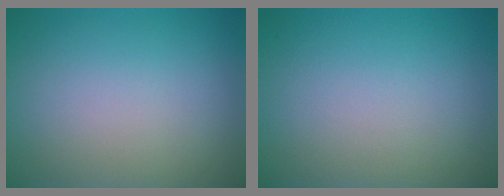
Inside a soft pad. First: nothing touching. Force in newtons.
{"total": 0.0}